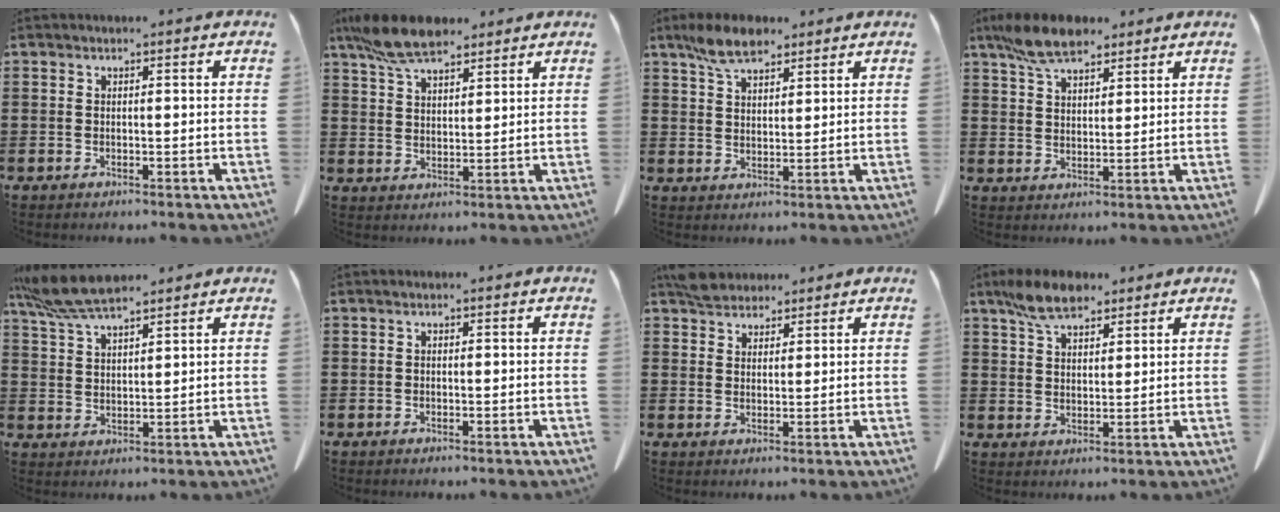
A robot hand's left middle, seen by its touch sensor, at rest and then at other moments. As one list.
[{"total": 8.9, "force": [7.1, 2.8, 4.5], "torque": [-0.108, -0.008, 0.134]}, {"total": 6.5, "force": [4.9, 2.8, 3.2], "torque": [-0.078, 0.003, 0.092]}, {"total": 7.8, "force": [6.2, 2.9, 3.9], "torque": [-0.094, -0.003, 0.117]}, {"total": 7.8, "force": [6.5, 1.6, 3.9], "torque": [-0.095, -0.012, 0.121]}, {"total": 0.0}, {"total": 3.9, "force": [3.4, 1.6, 0.7], "torque": [-0.025, 0.003, 0.067]}, {"total": 7.2, "force": [5.4, 3.1, 3.7], "torque": [-0.088, 0.004, 0.102]}]